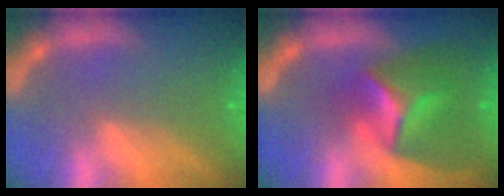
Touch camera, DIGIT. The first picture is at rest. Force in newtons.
{"total": 7.9}